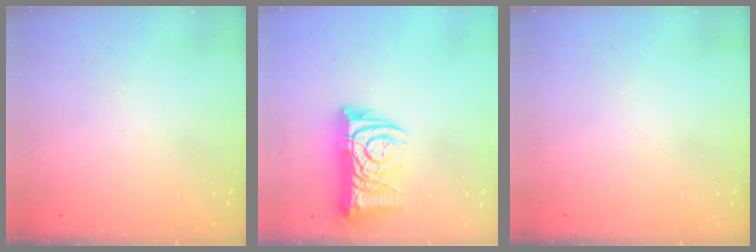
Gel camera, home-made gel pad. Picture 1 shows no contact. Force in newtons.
{"total": 12.8, "press": 12.7, "slide": 1.5}
{"total": 0.0}